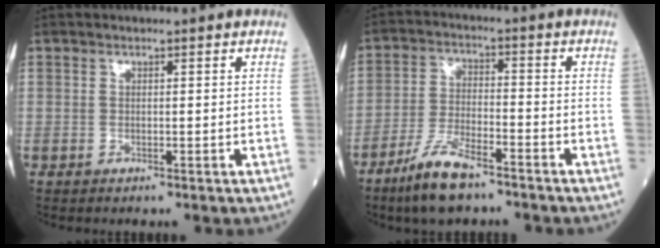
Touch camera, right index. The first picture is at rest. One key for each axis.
{"total": 8.6, "fx": -6.2, "fy": 2.0, "fz": 5.6, "tx": -0.120, "ty": -0.014, "tz": -0.119}